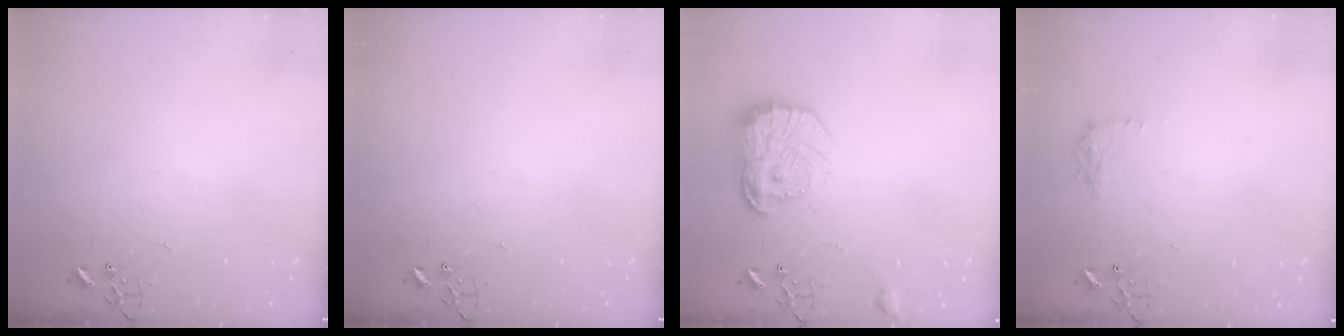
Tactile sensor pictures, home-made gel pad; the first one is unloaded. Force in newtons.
{"total": 0.0}
{"total": 16.2, "press": 16.2, "slide": 1.2}
{"total": 8.7, "press": 8.7, "slide": 0.4}